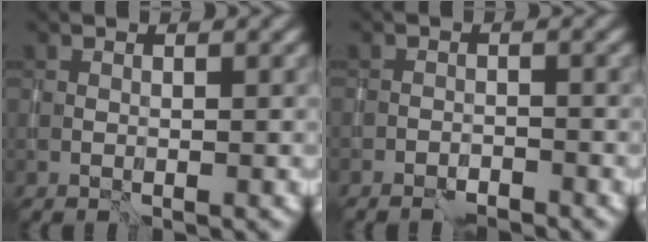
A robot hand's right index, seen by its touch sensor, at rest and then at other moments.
{"total": 1.4, "force": [-1.4, 0.1, -0.2], "torque": [0.005, 0.001, -0.028]}